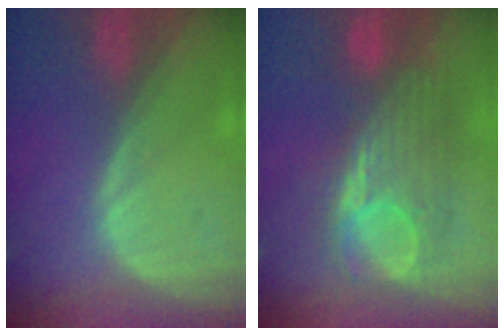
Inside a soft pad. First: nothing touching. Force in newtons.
{"total": 9.1, "press": 9.0, "slide": 1.4}